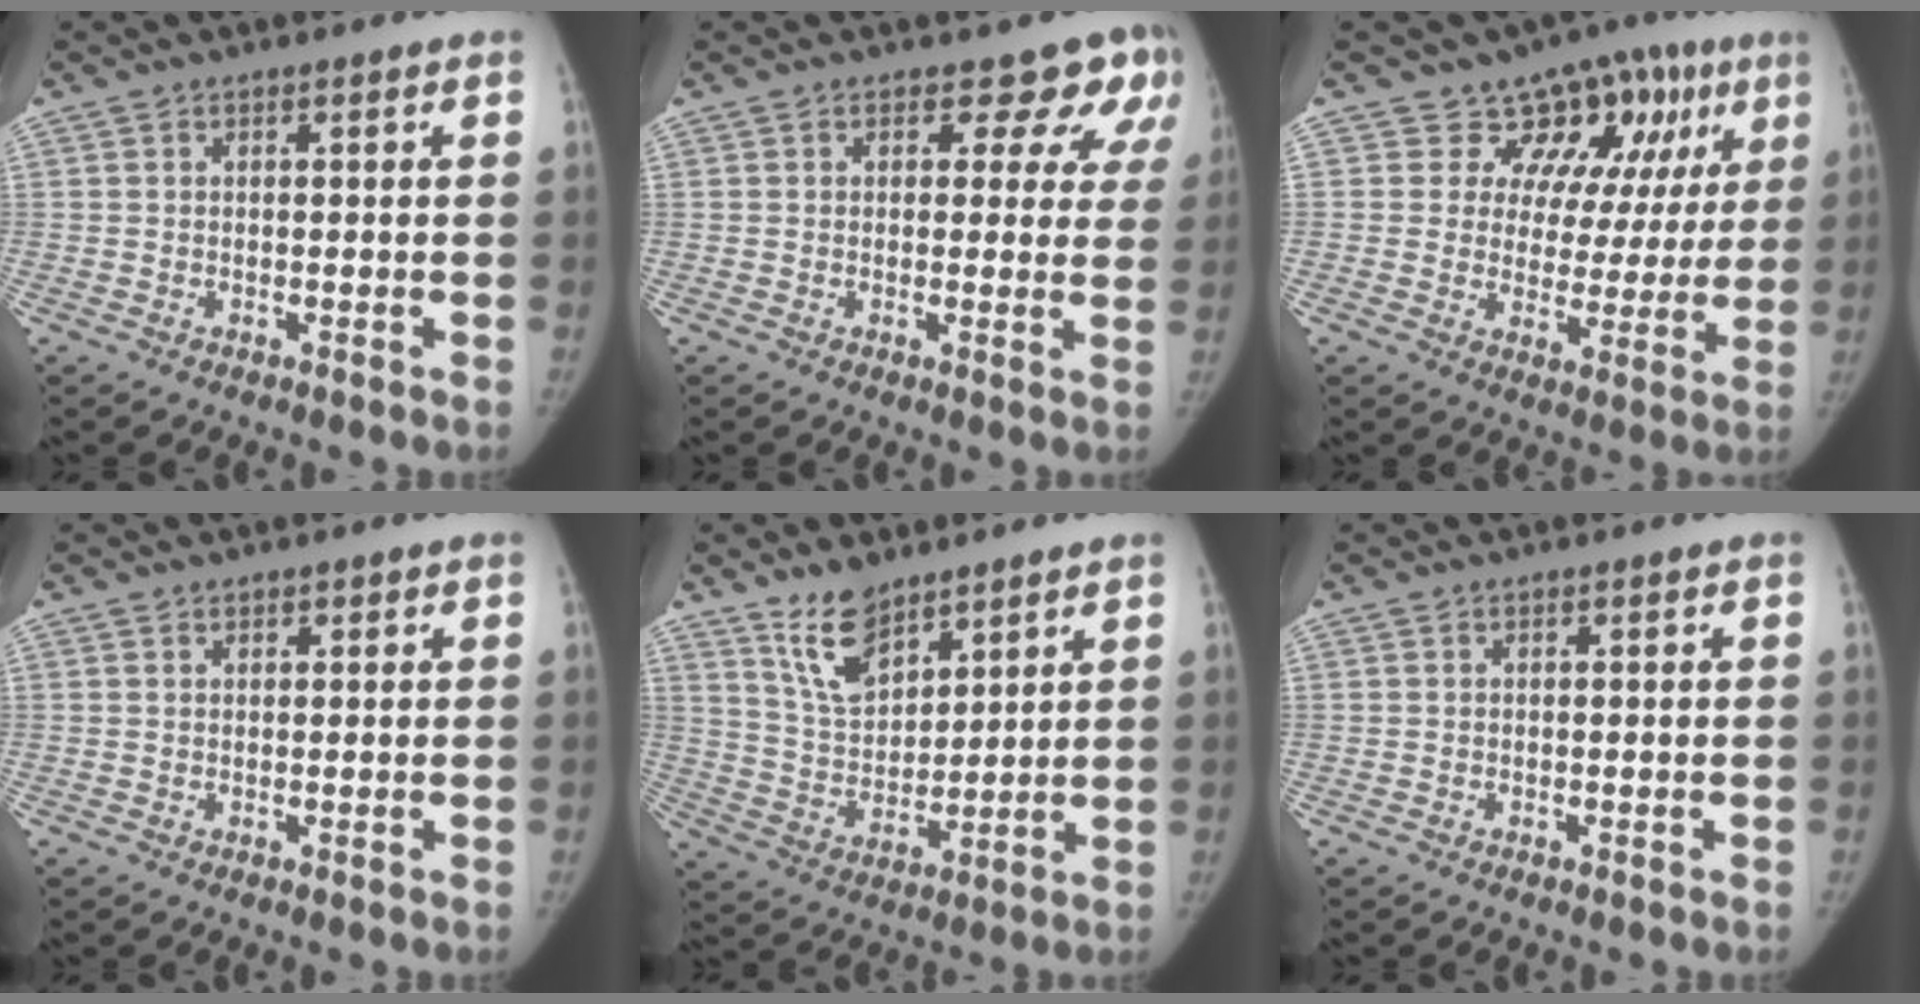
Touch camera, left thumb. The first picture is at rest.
{"total": 8.6, "force": [6.1, 5.0, 3.3], "torque": [0.017, -0.023, 0.049]}
{"total": 13.6, "force": [7.3, 10.3, 5.1], "torque": [0.000, -0.013, 0.086]}
{"total": 0.7, "force": [0.5, 0.5, 0.0], "torque": [0.014, -0.003, 0.005]}
{"total": 9.7, "force": [7.1, 4.6, 4.8], "torque": [-0.061, -0.051, 0.143]}
{"total": 0.0}